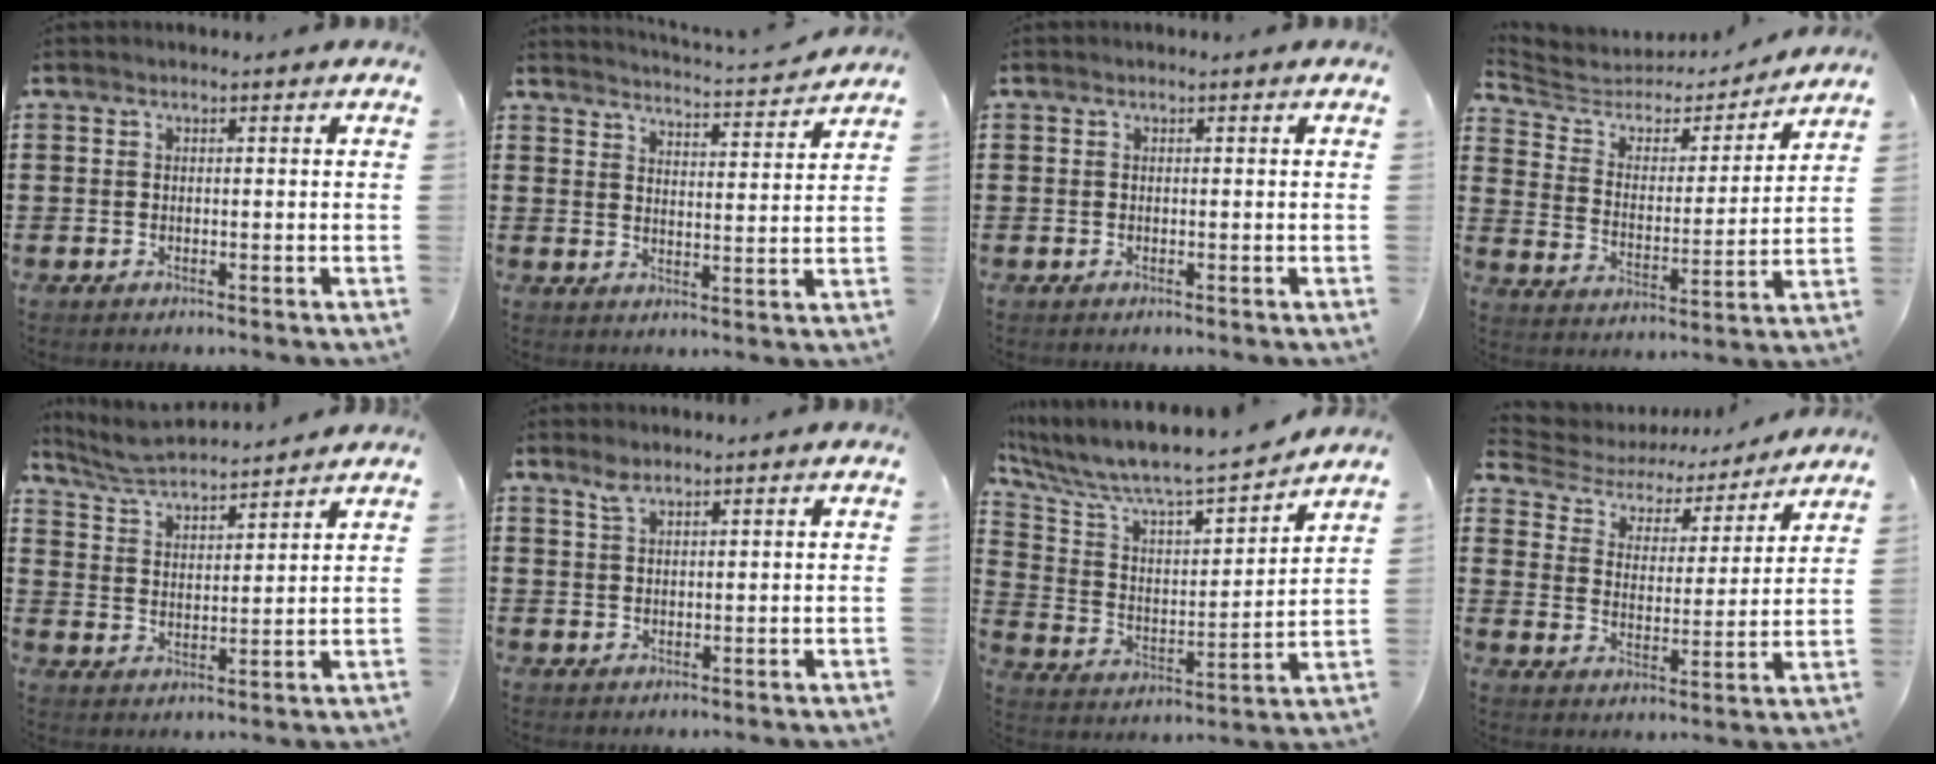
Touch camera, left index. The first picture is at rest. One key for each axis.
{"total": 3.4, "fx": 3.3, "fy": -0.6, "fz": 0.5, "tx": -0.026, "ty": -0.029, "tz": 0.052}
{"total": 0.0}
{"total": 4.4, "fx": 3.8, "fy": 2.0, "fz": 0.6, "tx": -0.042, "ty": -0.030, "tz": 0.058}
{"total": 5.4, "fx": 5.2, "fy": 0.4, "fz": 1.5, "tx": -0.049, "ty": -0.024, "tz": 0.091}
{"total": 2.3, "fx": 1.7, "fy": 0.8, "fz": 1.3, "tx": -0.031, "ty": 0.003, "tz": 0.033}
{"total": 7.1, "fx": 6.5, "fy": 0.8, "fz": 2.8, "tx": -0.089, "ty": -0.058, "tz": 0.103}
{"total": 4.6, "fx": 4.2, "fy": 1.6, "fz": 1.0, "tx": -0.048, "ty": -0.027, "tz": 0.065}